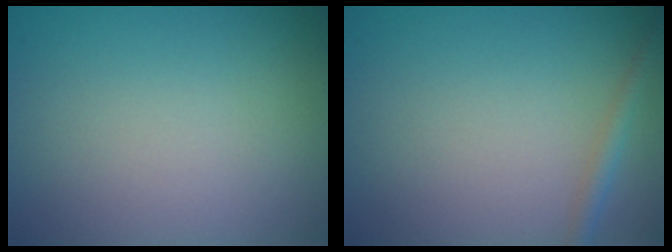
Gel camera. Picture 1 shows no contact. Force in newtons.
{"total": 1.4, "press": 1.4, "slide": 0.1}